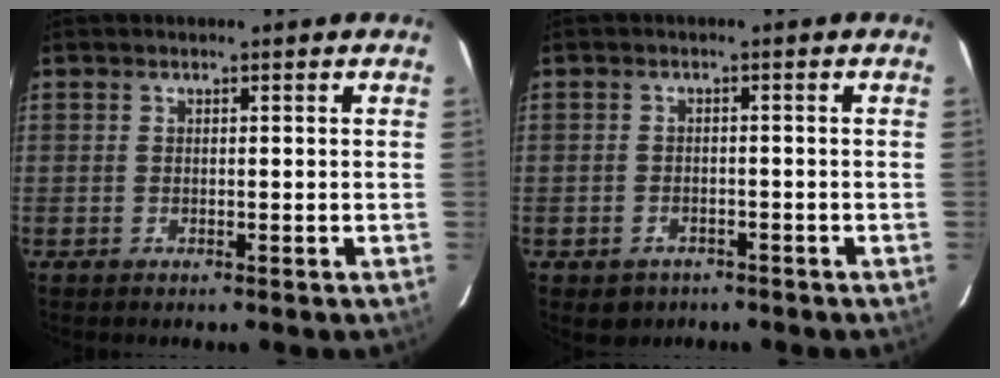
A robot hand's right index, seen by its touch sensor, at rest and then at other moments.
{"total": 3.8, "force": [-2.3, 2.8, 0.8], "torque": [-0.023, 0.000, -0.030]}